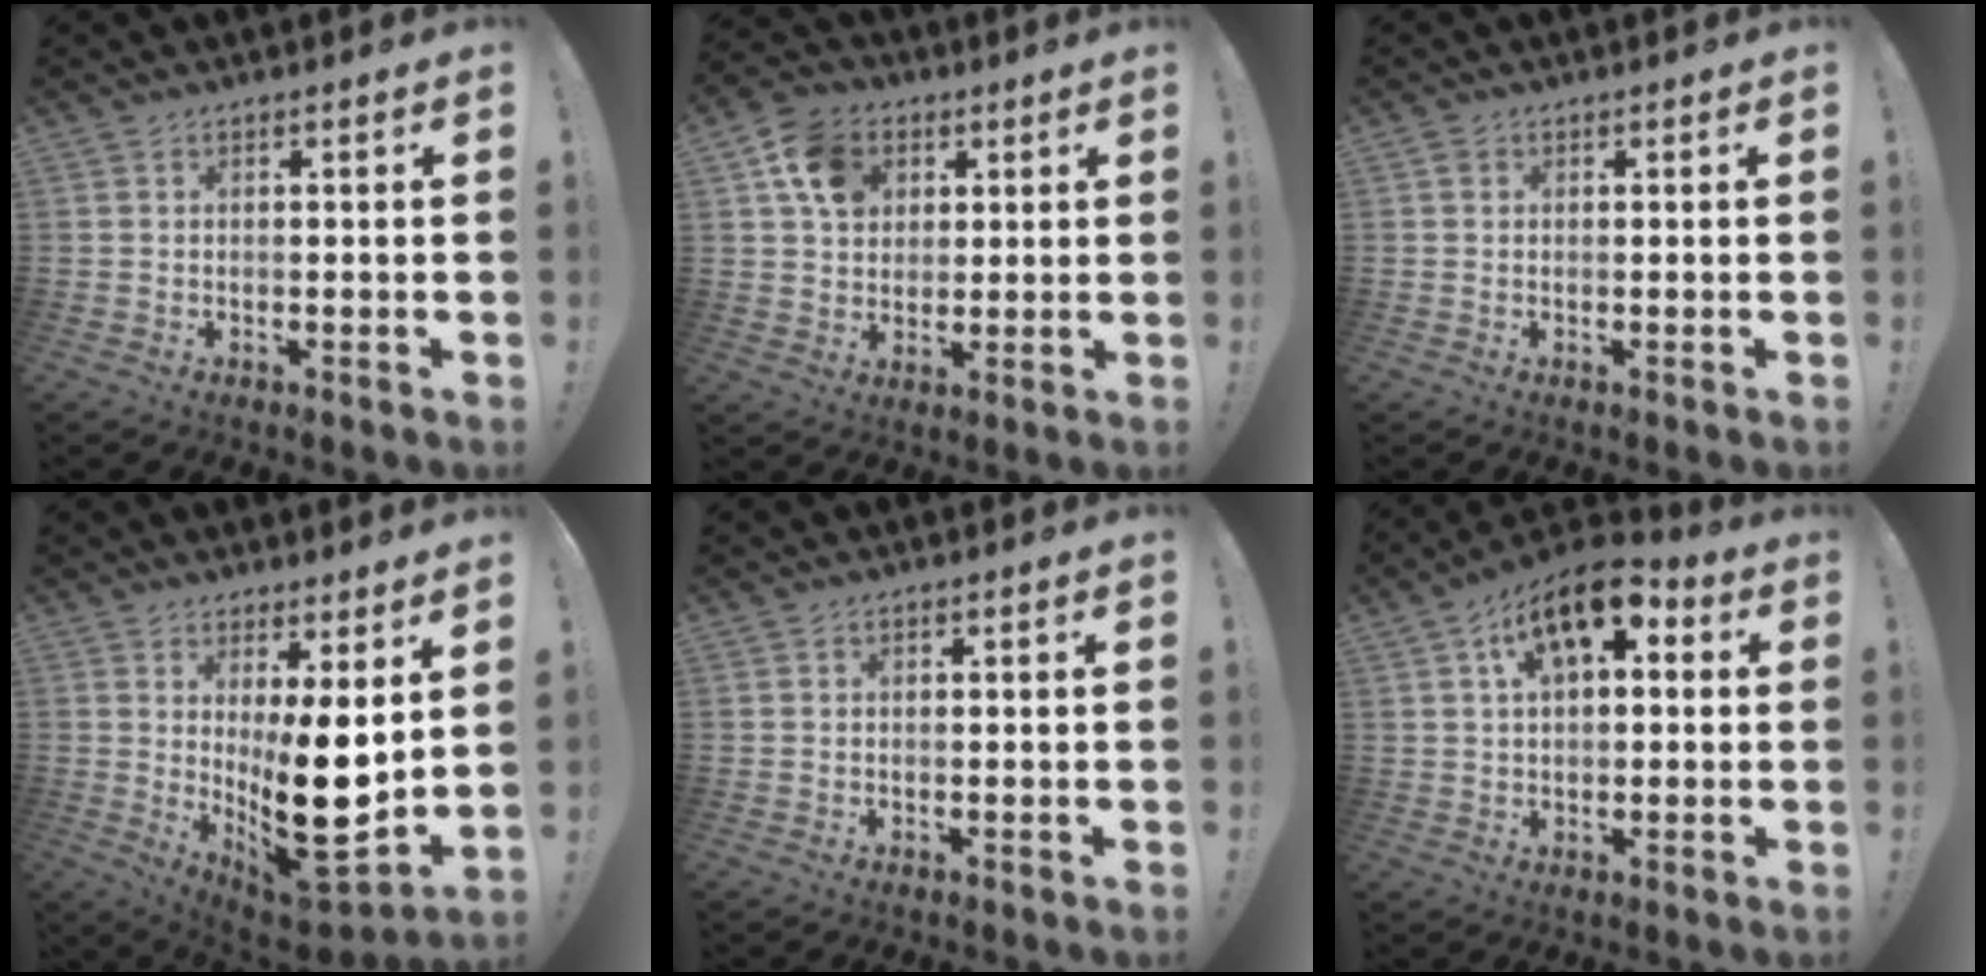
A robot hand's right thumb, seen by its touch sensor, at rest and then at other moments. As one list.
[{"total": 11.8, "force": [4.5, 9.5, 5.4], "torque": [-0.080, -0.007, 0.091]}, {"total": 0.8, "force": [0.3, 0.7, 0.3], "torque": [-0.001, 0.001, 0.004]}, {"total": 15.0, "force": [1.0, 4.8, 14.1], "torque": [-0.199, -0.047, 0.030]}, {"total": 0.0}, {"total": 12.4, "force": [5.4, 6.5, 9.1], "torque": [-0.143, -0.015, 0.099]}]